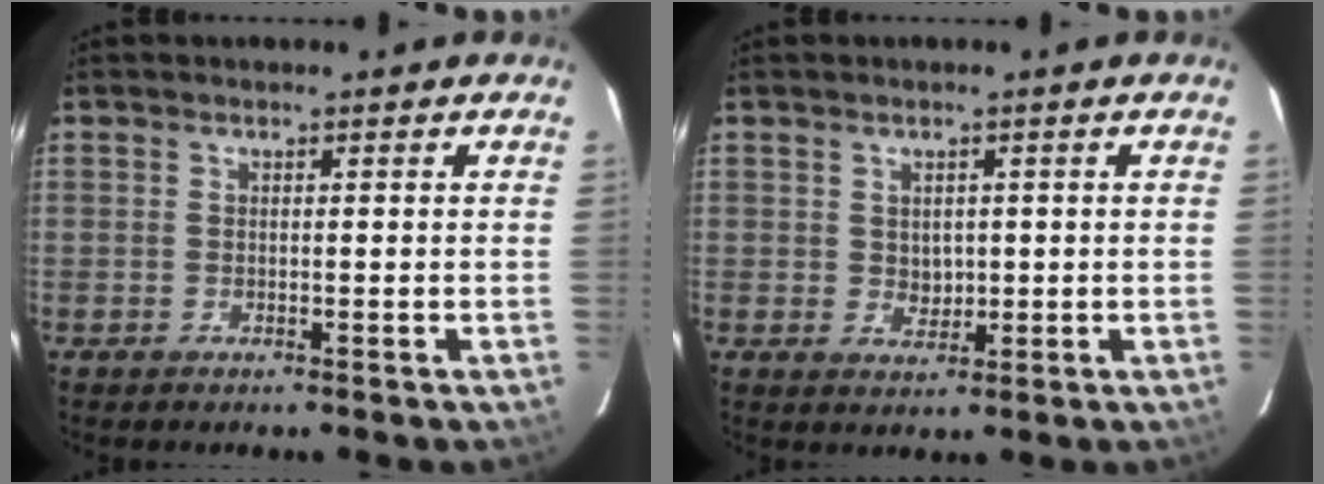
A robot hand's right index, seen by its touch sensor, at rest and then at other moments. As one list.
[{"total": 2.8, "force": [0.4, 2.5, 1.2], "torque": [-0.016, 0.000, 0.012]}]